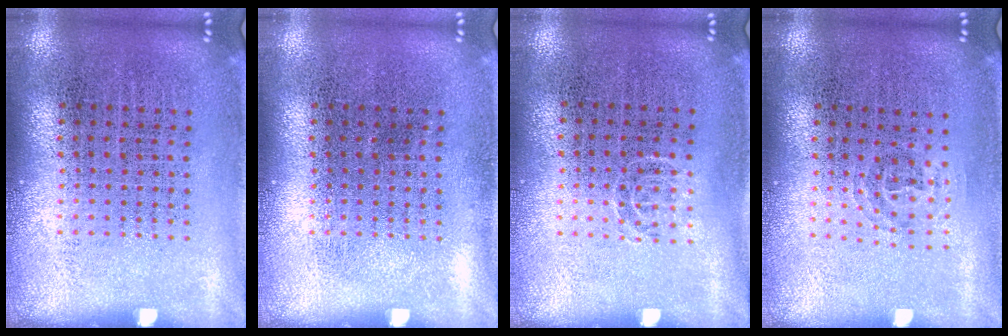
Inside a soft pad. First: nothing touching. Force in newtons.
{"total": 0.0}
{"total": 0.6, "press": 0.4, "slide": 0.4}
{"total": 0.9, "press": 0.6, "slide": 0.7}